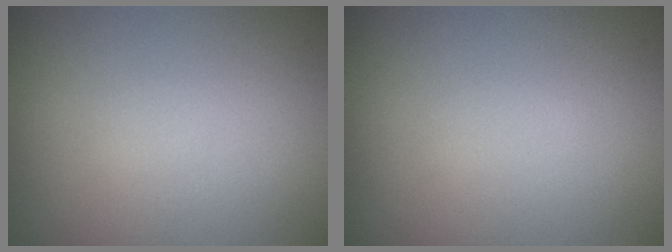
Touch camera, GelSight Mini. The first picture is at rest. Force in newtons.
{"total": 0.0}